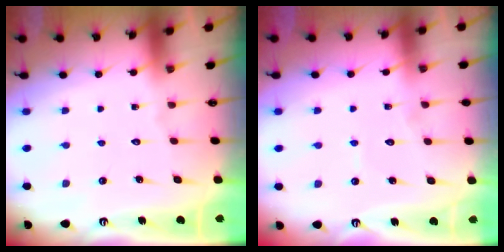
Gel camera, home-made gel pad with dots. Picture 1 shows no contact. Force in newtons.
{"total": 3.7, "press": 3.7, "slide": 0.3}